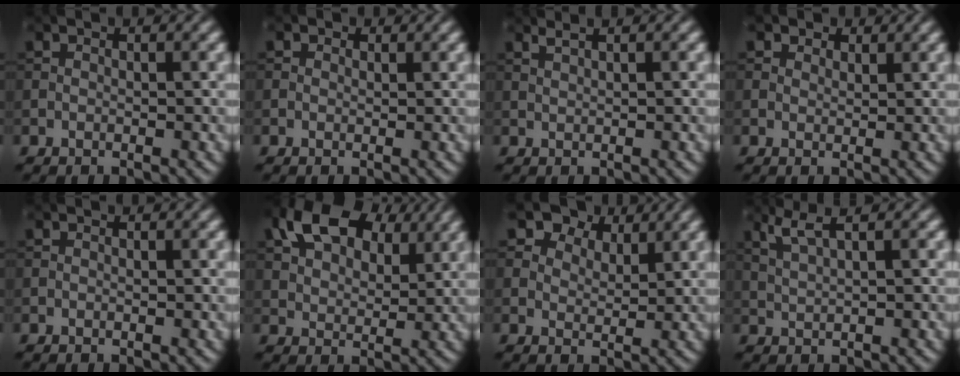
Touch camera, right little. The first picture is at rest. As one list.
[{"total": 0.7, "force": [0.2, 0.6, 0.2], "torque": [-0.001, -0.004, -0.001]}, {"total": 1.5, "force": [1.1, 0.4, 0.9], "torque": [-0.010, 0.001, 0.011]}, {"total": 1.9, "force": [1.3, 1.2, 0.6], "torque": [-0.012, -0.005, 0.016]}, {"total": 0.0}, {"total": 9.5, "force": [4.7, 5.6, 6.1], "torque": [-0.121, 0.018, 0.079]}, {"total": 6.5, "force": [4.8, 3.6, 2.4], "torque": [-0.057, -0.010, 0.080]}, {"total": 2.6, "force": [1.5, 0.5, 2.0], "torque": [-0.040, 0.005, 0.037]}]